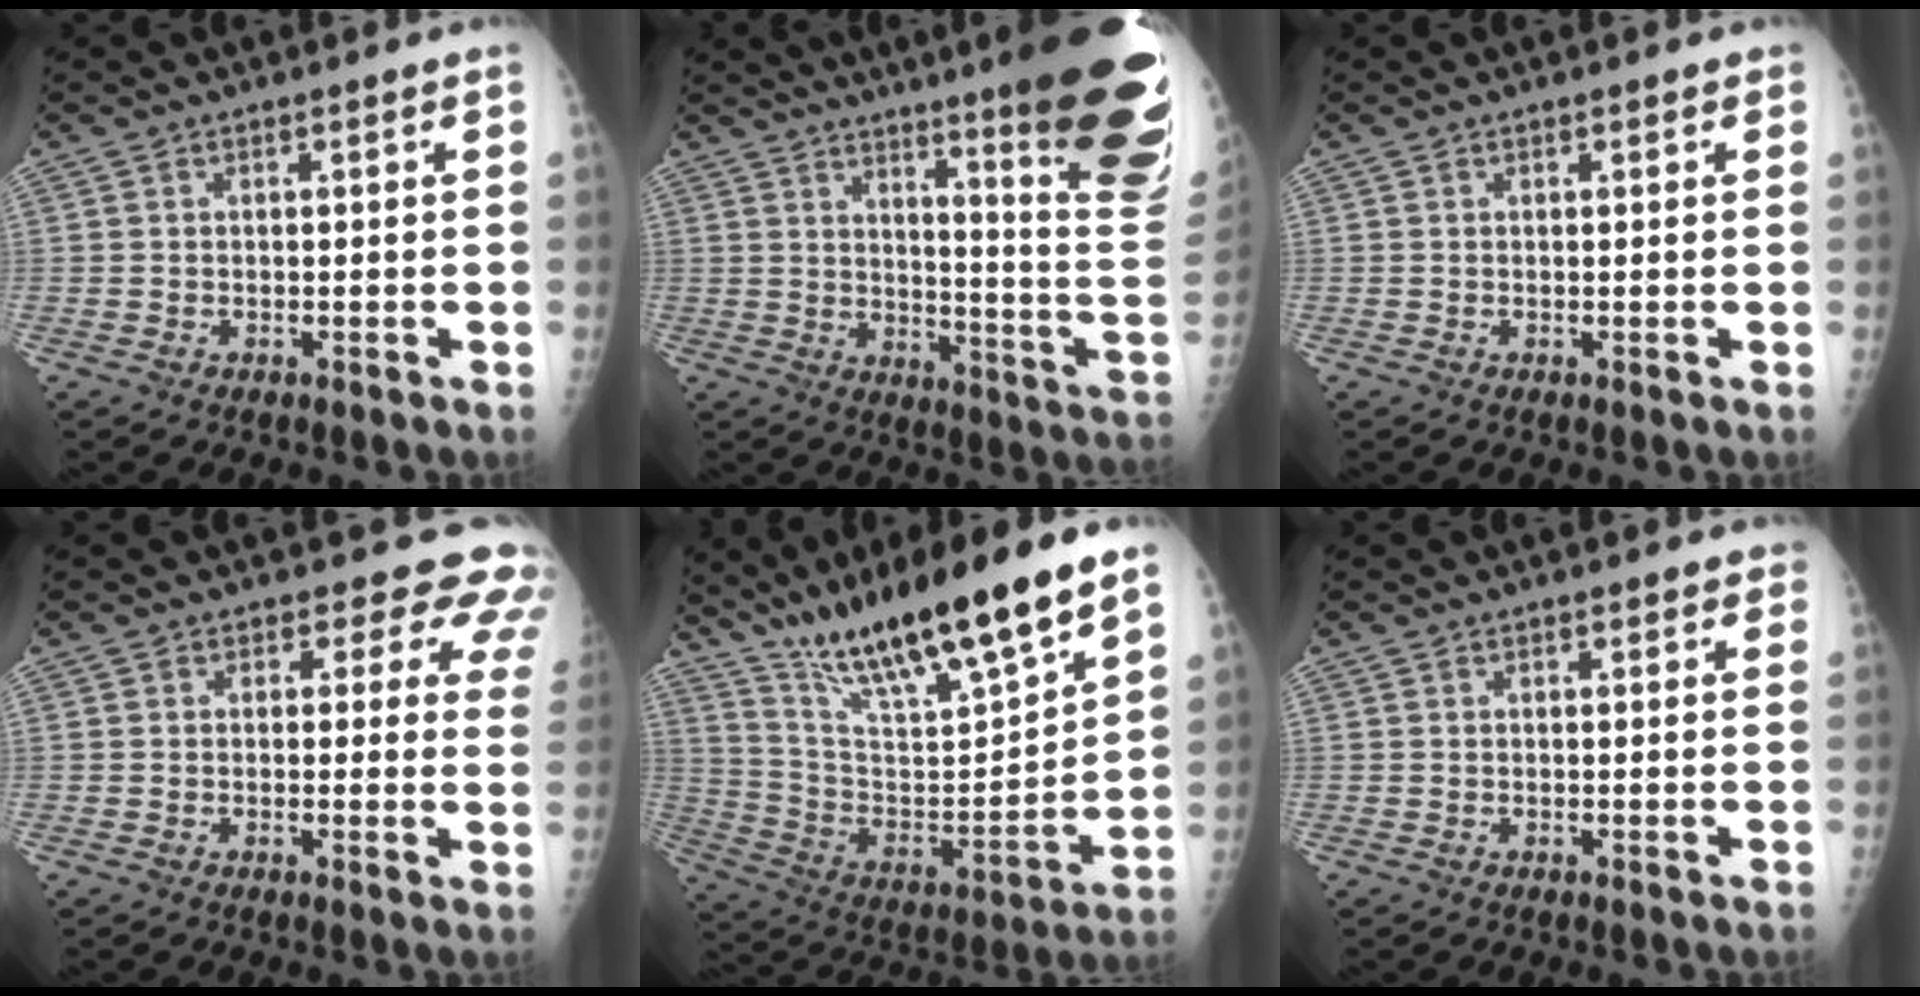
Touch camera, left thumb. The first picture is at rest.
{"total": 27.3, "force": [16.9, 3.2, 21.2], "torque": [-0.209, -0.101, 0.226]}
{"total": 0.8, "force": [0.5, 0.4, 0.4], "torque": [-0.004, -0.001, 0.004]}
{"total": 8.1, "force": [6.4, 4.3, 2.6], "torque": [0.020, -0.025, 0.045]}
{"total": 25.1, "force": [17.8, 4.1, 17.3], "torque": [-0.281, -0.059, 0.318]}
{"total": 1.5, "force": [1.0, 0.8, 0.7], "torque": [0.006, -0.002, 0.006]}